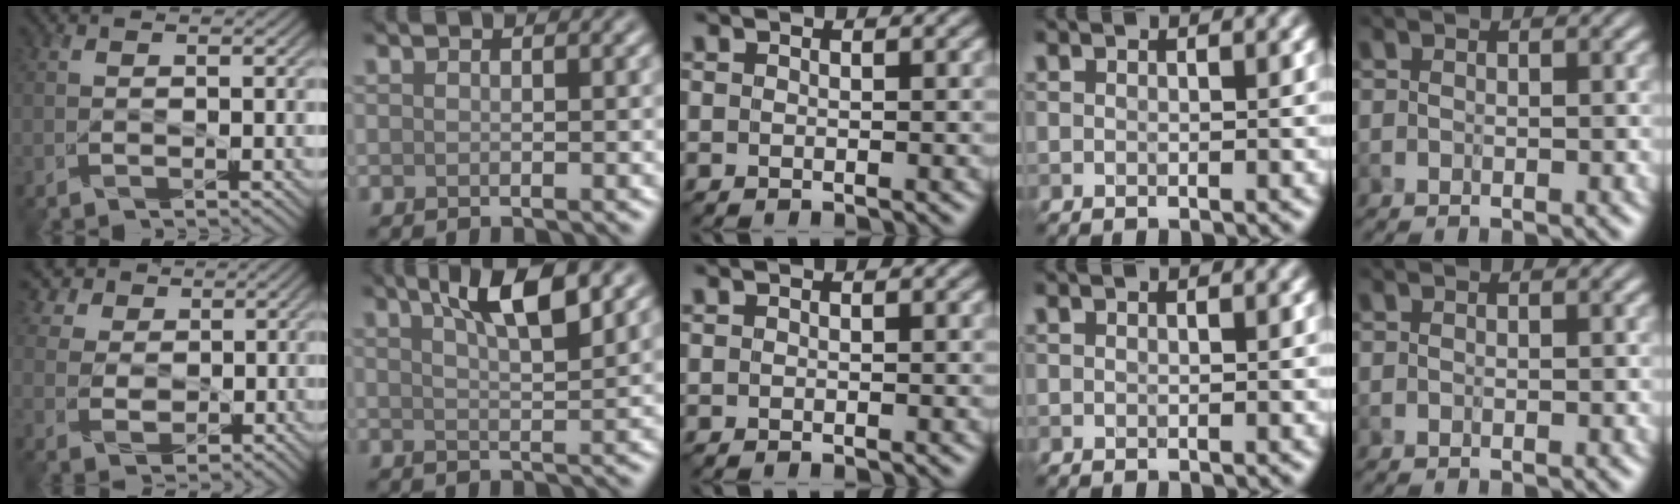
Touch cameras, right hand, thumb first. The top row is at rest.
{"thumb": {"total": 6.8, "force": [3.5, 5.1, 2.6], "torque": [-0.111, -0.004, 0.075]}, "index": {"total": 5.4, "force": [3.0, 1.4, 4.3], "torque": [-0.065, 0.008, 0.049]}}